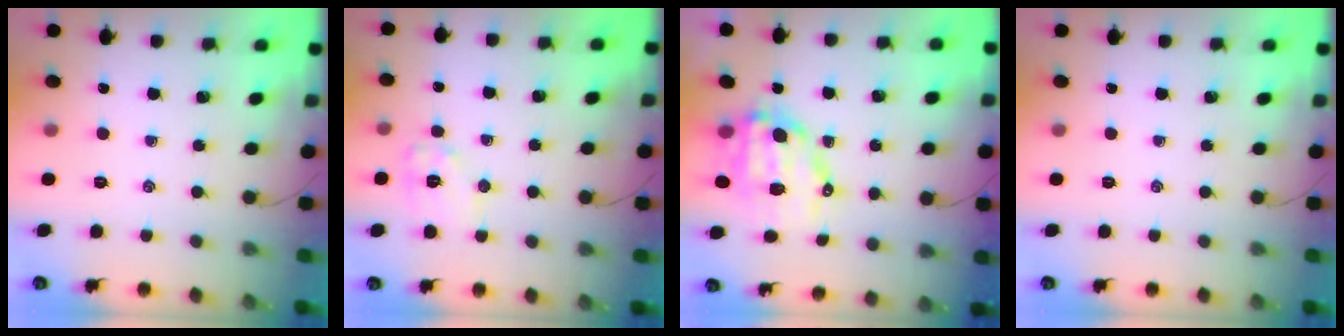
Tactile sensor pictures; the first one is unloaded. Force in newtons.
{"total": 8.2, "press": 8.2, "slide": 0.3}
{"total": 10.4, "press": 10.1, "slide": 2.2}
{"total": 0.0}